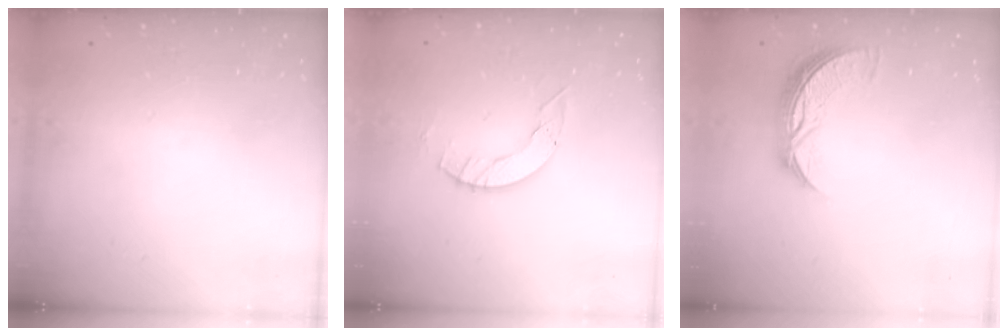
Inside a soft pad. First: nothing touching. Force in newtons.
{"total": 5.5, "press": 5.5, "slide": 0.2}
{"total": 8.3, "press": 8.2, "slide": 0.3}